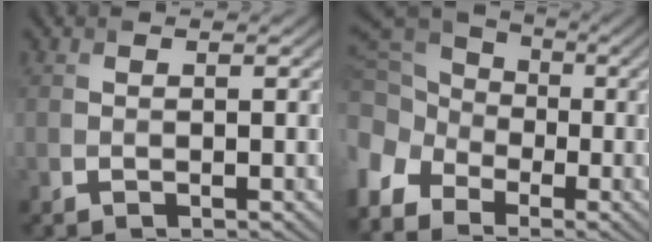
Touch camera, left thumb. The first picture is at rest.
{"total": 11.8, "force": [-6.2, 8.4, 5.6], "torque": [-0.169, -0.036, -0.119]}